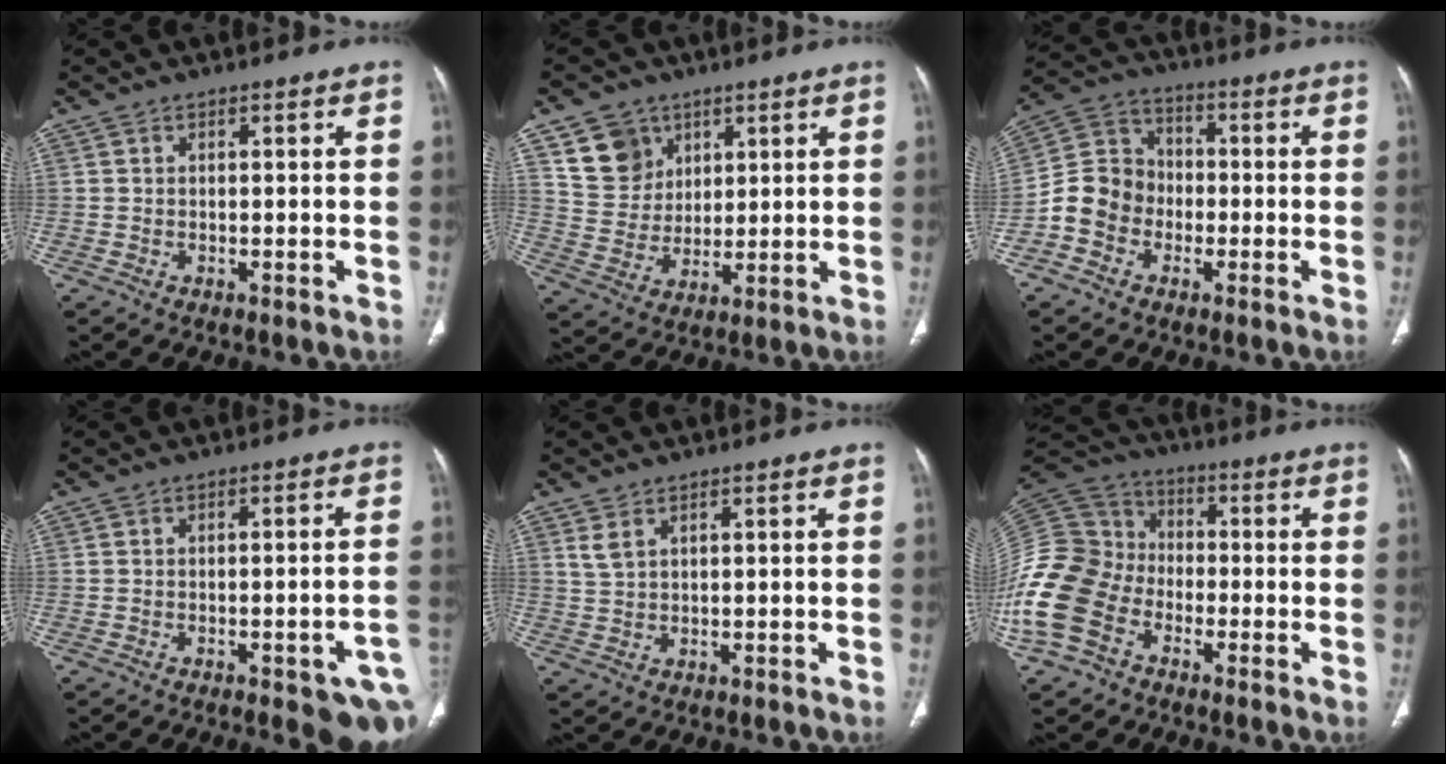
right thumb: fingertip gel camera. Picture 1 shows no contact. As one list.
[{"total": 9.7, "force": [5.1, 7.8, 2.6], "torque": [-0.015, -0.021, 0.108]}, {"total": 9.5, "force": [-3.0, 8.3, 3.7], "torque": [-0.051, 0.037, -0.066]}, {"total": 10.5, "force": [-4.5, 2.9, 9.0], "torque": [-0.101, 0.018, -0.049]}, {"total": 2.2, "force": [1.5, 0.9, 1.3], "torque": [-0.028, 0.004, 0.043]}, {"total": 19.4, "force": [-7.5, 14.9, 9.8], "torque": [-0.236, 0.058, -0.147]}]